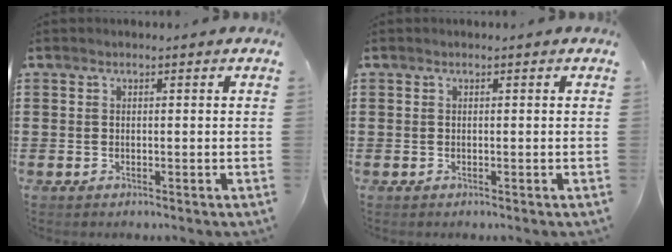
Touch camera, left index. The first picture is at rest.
{"total": 0.0}